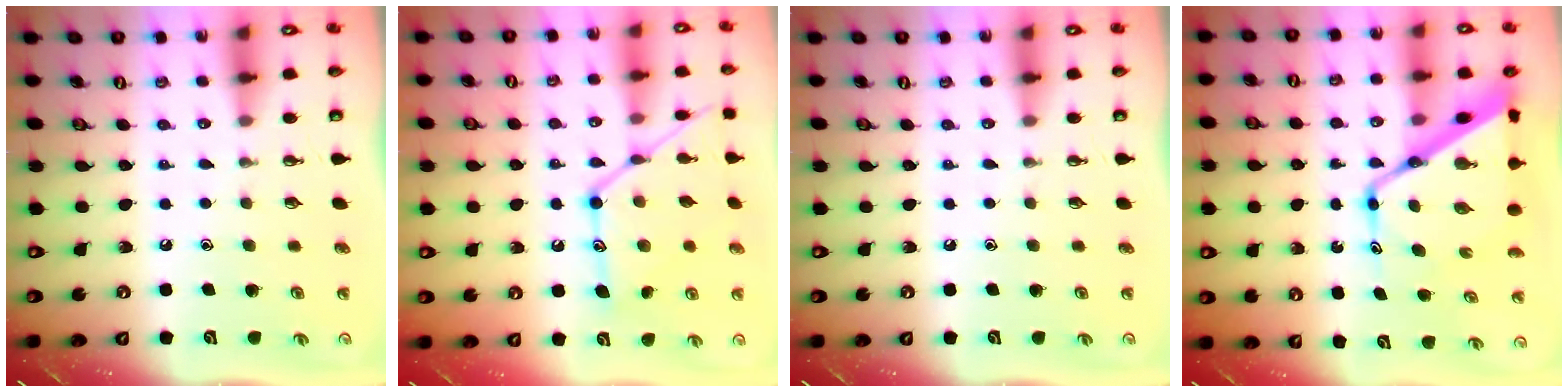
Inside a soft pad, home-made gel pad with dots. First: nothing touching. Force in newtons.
{"total": 16.5, "press": 16.4, "slide": 1.2}
{"total": 0.0}
{"total": 16.2, "press": 16.1, "slide": 1.5}